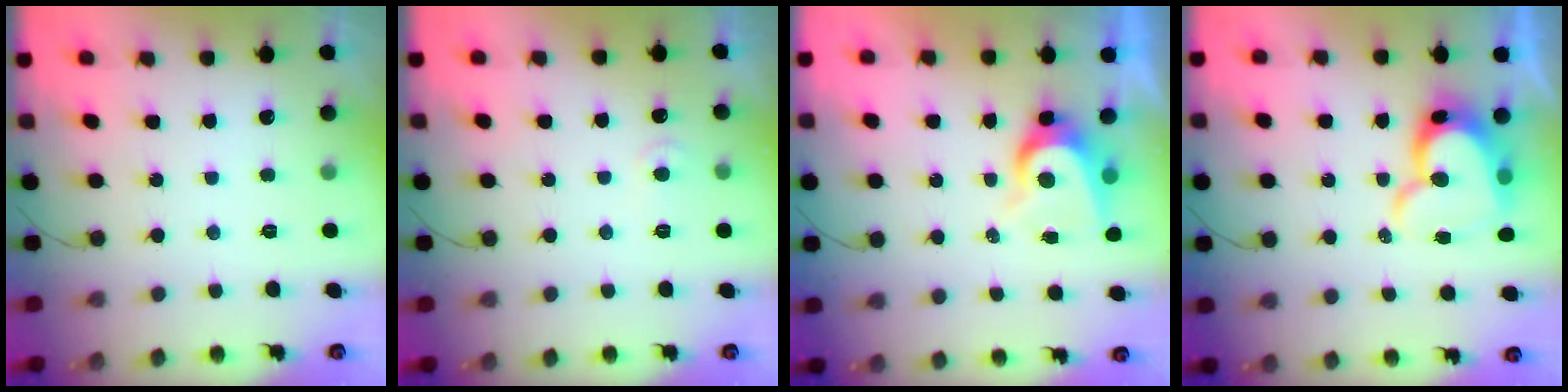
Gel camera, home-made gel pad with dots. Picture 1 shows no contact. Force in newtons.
{"total": 3.6, "press": 3.6, "slide": 0.4}
{"total": 6.8, "press": 6.7, "slide": 0.4}
{"total": 15.2, "press": 15.1, "slide": 1.6}